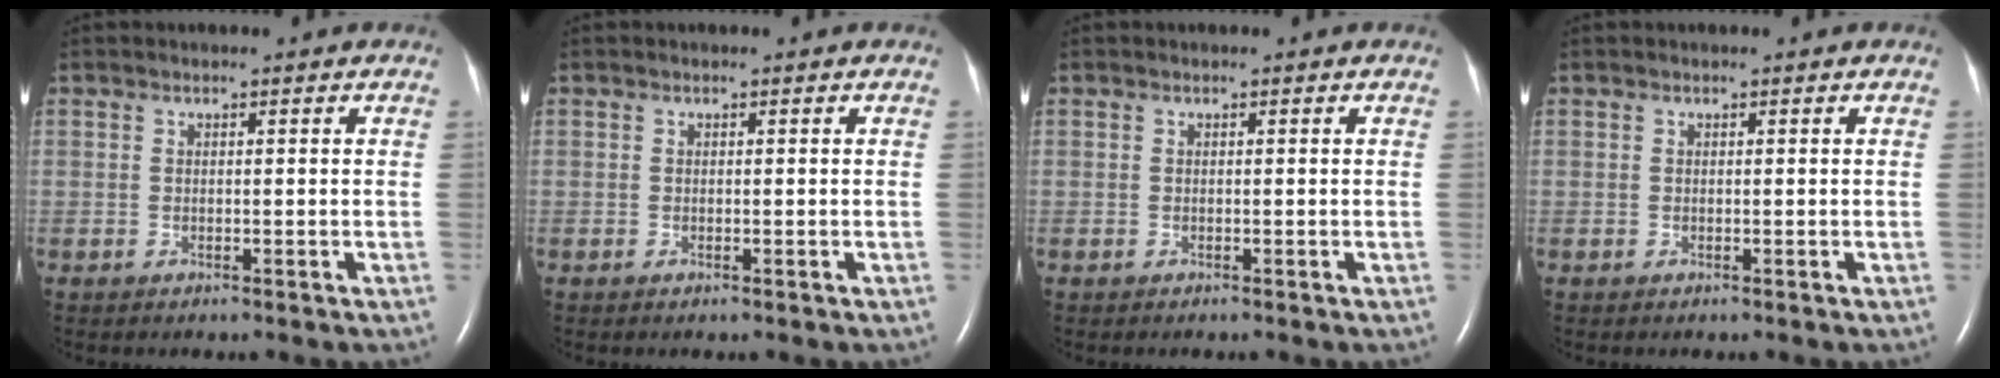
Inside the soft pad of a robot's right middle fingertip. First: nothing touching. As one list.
[{"total": 0.0}, {"total": 0.0}, {"total": 0.0}]